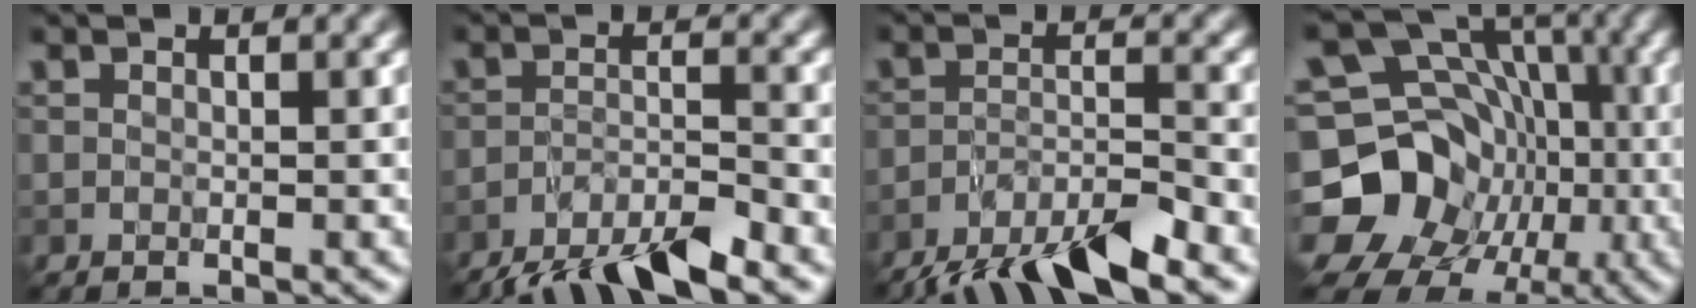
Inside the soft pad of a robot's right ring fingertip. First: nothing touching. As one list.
[{"total": 6.6, "force": [-5.2, 1.2, 3.8], "torque": [-0.060, -0.005, -0.095]}, {"total": 7.5, "force": [-5.8, 1.4, 4.5], "torque": [-0.073, -0.003, -0.105]}, {"total": 17.2, "force": [-3.5, 15.2, 7.2], "torque": [-0.148, -0.006, -0.074]}]